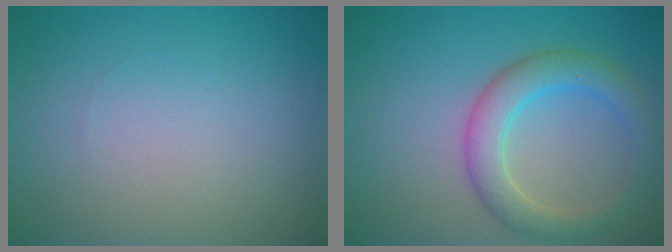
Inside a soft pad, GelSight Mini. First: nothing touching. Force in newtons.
{"total": 4.3, "press": 4.3, "slide": 0.3}